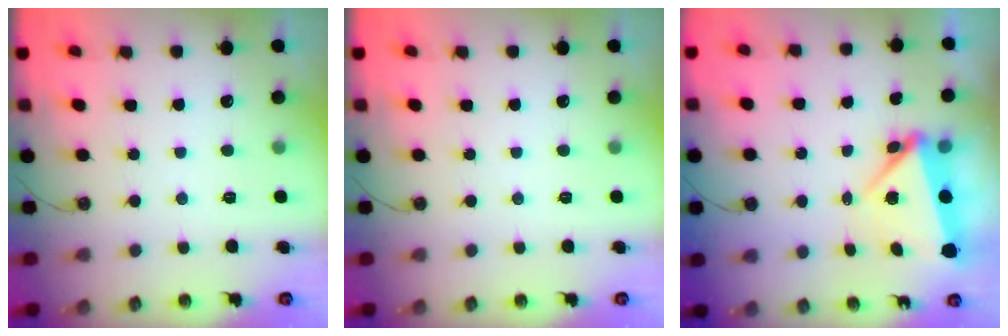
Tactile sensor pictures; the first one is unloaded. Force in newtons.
{"total": 0.0}
{"total": 6.0, "press": 5.1, "slide": 3.1}